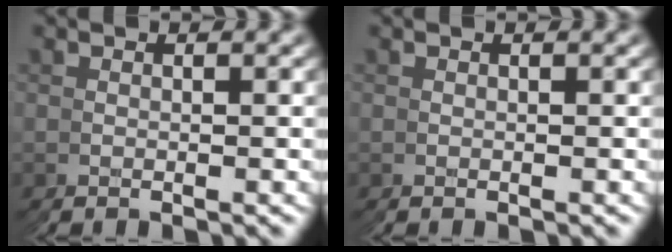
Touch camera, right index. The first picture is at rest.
{"total": 0.0}